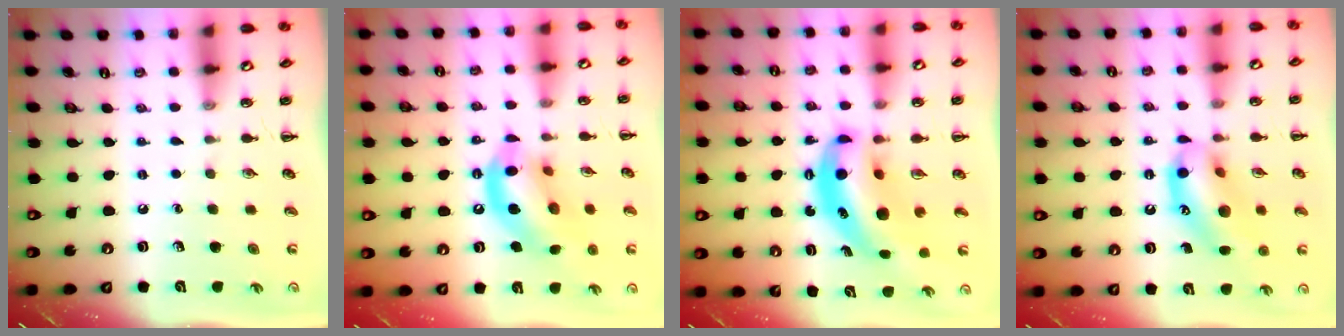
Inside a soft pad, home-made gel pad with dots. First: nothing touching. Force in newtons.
{"total": 14.6, "press": 14.4, "slide": 2.5}
{"total": 10.7, "press": 10.4, "slide": 2.3}
{"total": 15.4, "press": 15.1, "slide": 2.6}